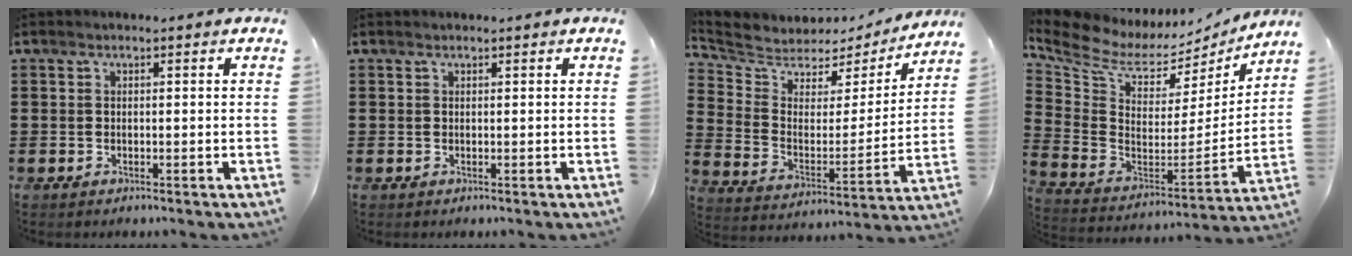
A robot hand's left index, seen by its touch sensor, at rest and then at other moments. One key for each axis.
{"total": 0.0}
{"total": 4.6, "fx": 4.1, "fy": 2.1, "fz": -0.3, "tx": -0.034, "ty": -0.039, "tz": 0.064}
{"total": 6.4, "fx": 5.1, "fy": 3.0, "fz": 2.3, "tx": -0.083, "ty": -0.049, "tz": 0.084}